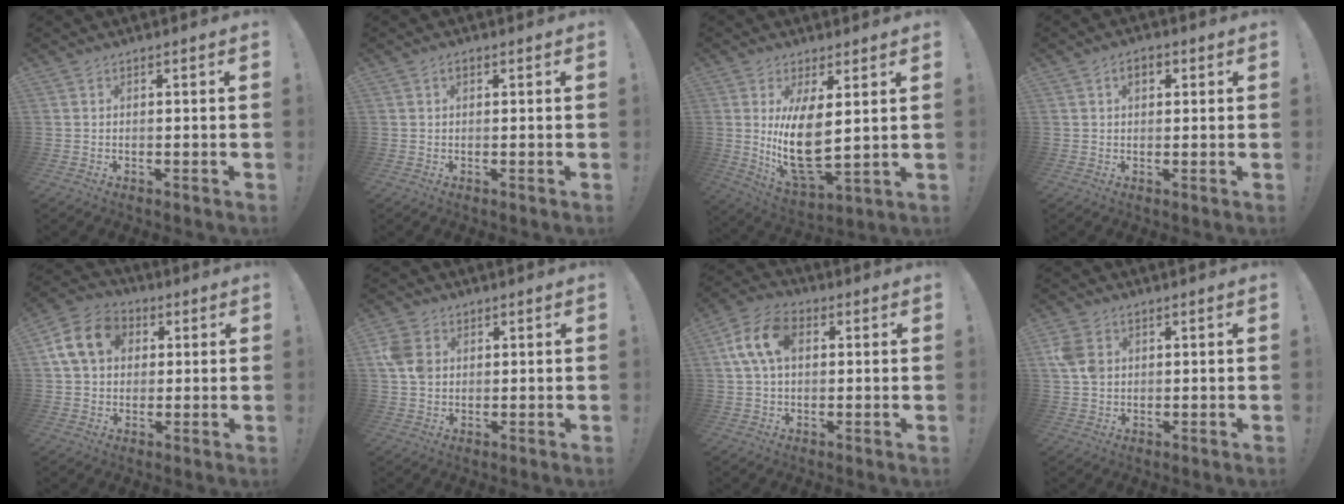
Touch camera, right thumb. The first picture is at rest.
{"total": 1.3, "force": [0.5, 0.7, 0.9], "torque": [-0.017, 0.003, 0.008]}
{"total": 13.6, "force": [3.2, 5.5, 12.1], "torque": [-0.229, -0.042, 0.053]}
{"total": 3.4, "force": [1.0, 2.2, 2.4], "torque": [-0.034, 0.004, 0.014]}
{"total": 14.7, "force": [3.9, 11.6, 8.2], "torque": [-0.127, 0.007, 0.080]}
{"total": 7.7, "force": [1.7, 6.4, 4.0], "torque": [-0.072, 0.006, 0.034]}
{"total": 12.9, "force": [3.0, 8.4, 9.2], "torque": [-0.169, 0.016, 0.060]}
{"total": 6.1, "force": [1.6, 4.7, 3.4], "torque": [-0.062, 0.005, 0.033]}